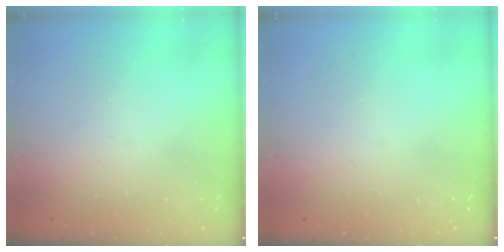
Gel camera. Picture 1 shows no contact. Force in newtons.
{"total": 0.0}